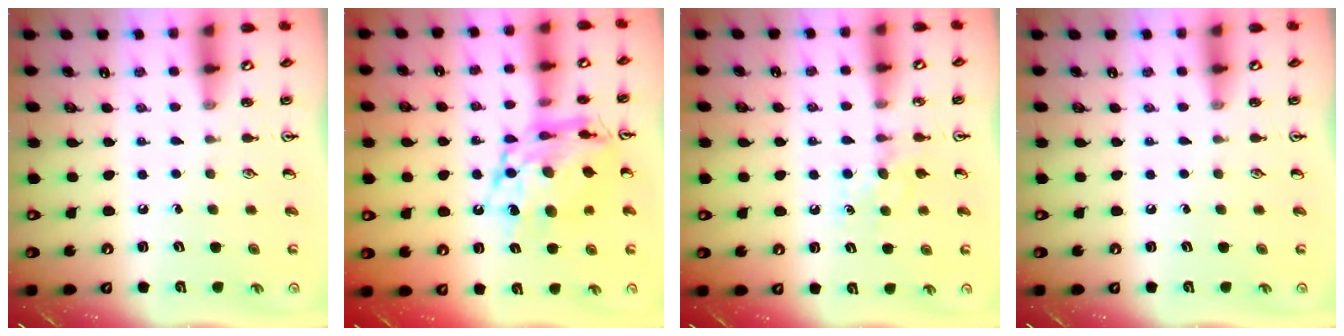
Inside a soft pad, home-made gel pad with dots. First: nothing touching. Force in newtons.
{"total": 15.5, "press": 15.5, "slide": 1.5}
{"total": 5.2, "press": 5.2, "slide": 0.7}
{"total": 0.0}